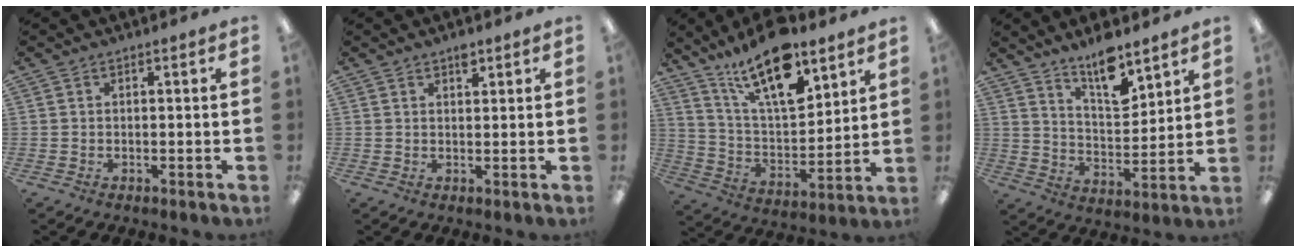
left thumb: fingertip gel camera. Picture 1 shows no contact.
{"total": 2.6, "force": [1.9, 1.2, 1.2], "torque": [-0.010, -0.006, 0.030]}
{"total": 19.8, "force": [13.5, 7.3, 12.5], "torque": [-0.219, -0.072, 0.230]}
{"total": 11.7, "force": [9.4, 3.9, 5.9], "torque": [-0.091, -0.061, 0.165]}